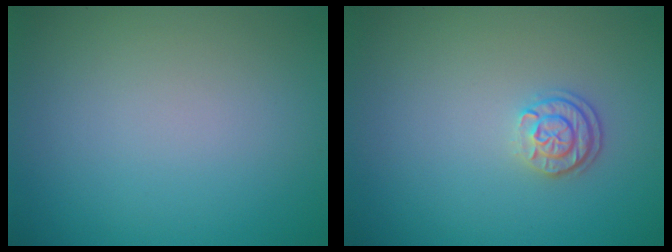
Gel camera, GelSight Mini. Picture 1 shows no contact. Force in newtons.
{"total": 1.8, "press": 1.5, "slide": 0.9}